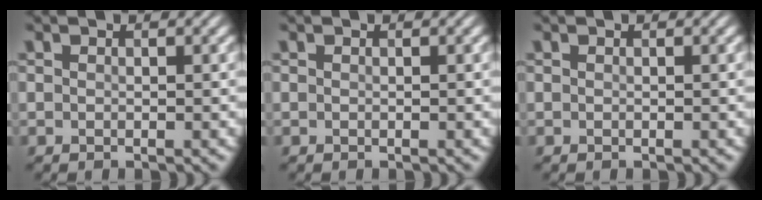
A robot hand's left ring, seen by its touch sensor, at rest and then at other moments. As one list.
[{"total": 0.0}, {"total": 0.0}]